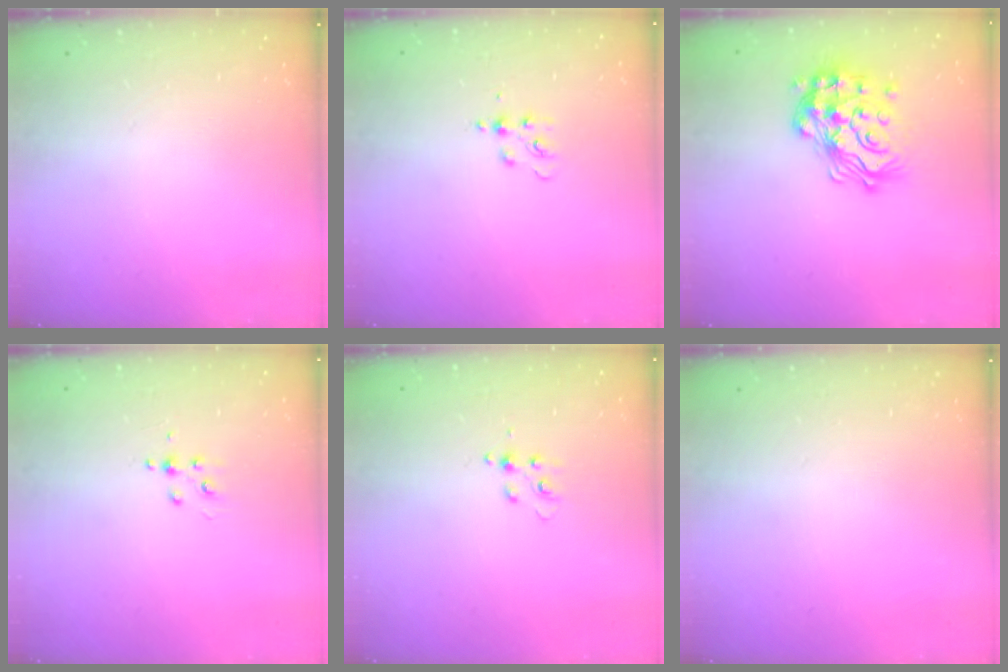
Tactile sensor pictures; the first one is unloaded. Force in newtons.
{"total": 5.1, "press": 5.1, "slide": 0.6}
{"total": 20.7, "press": 20.7, "slide": 1.2}
{"total": 4.3, "press": 4.3, "slide": 0.5}
{"total": 5.7, "press": 5.7, "slide": 0.6}
{"total": 0.0}